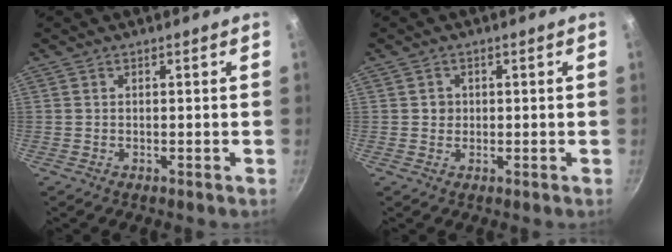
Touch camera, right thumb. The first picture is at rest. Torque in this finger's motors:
{"motor_torque": [0.00, 0.22, 0.46, -0.24, -0.02]}